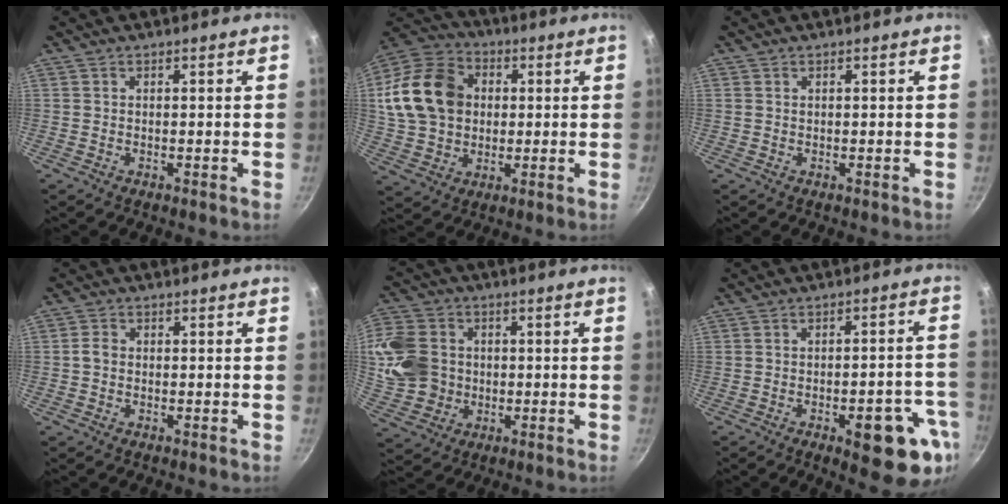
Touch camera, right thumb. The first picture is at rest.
{"total": 18.0, "force": [2.6, 14.0, 10.9], "torque": [-0.188, 0.024, 0.046]}
{"total": 0.0}
{"total": 1.8, "force": [-0.2, 1.5, 1.1], "torque": [-0.019, 0.009, -0.006]}
{"total": 16.2, "force": [0.8, 14.0, 8.2], "torque": [-0.172, 0.015, 0.018]}
{"total": 13.5, "force": [-5.7, 4.9, 11.2], "torque": [-0.100, 0.026, -0.069]}